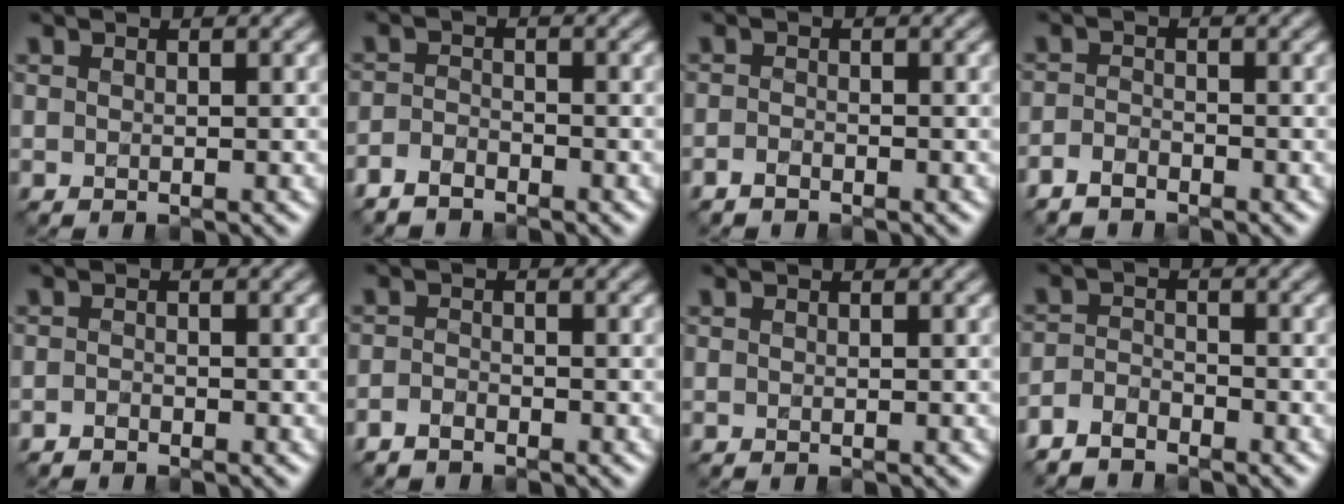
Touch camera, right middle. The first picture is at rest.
{"total": 2.1, "force": [-1.9, 0.8, 0.6], "torque": [-0.012, -0.001, -0.044]}
{"total": 0.9, "force": [-0.8, 0.3, 0.4], "torque": [-0.008, -0.001, -0.017]}
{"total": 1.8, "force": [-1.6, 0.7, 0.6], "torque": [-0.013, 0.000, -0.036]}
{"total": 0.7, "force": [-0.6, 0.2, 0.2], "torque": [-0.003, -0.001, -0.012]}
{"total": 1.3, "force": [-1.1, 0.5, 0.5], "torque": [-0.009, 0.001, -0.024]}
{"total": 0.0}
{"total": 2.8, "force": [-2.6, 0.9, 0.7], "torque": [-0.015, -0.002, -0.059]}